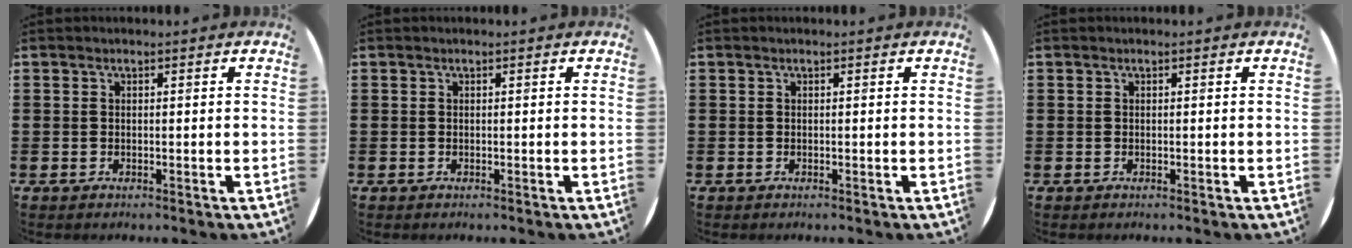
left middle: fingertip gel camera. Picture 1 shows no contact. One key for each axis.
{"total": 0.0}
{"total": 0.0}
{"total": 0.0}